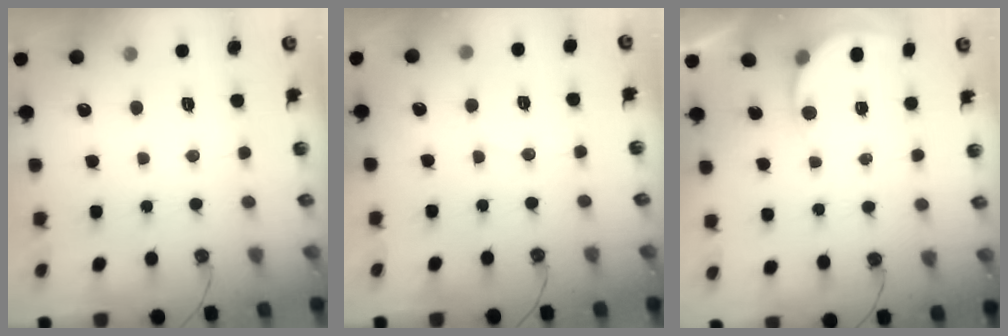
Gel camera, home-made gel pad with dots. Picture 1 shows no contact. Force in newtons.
{"total": 2.0, "press": 1.8, "slide": 0.9}
{"total": 2.9, "press": 2.9, "slide": 0.2}